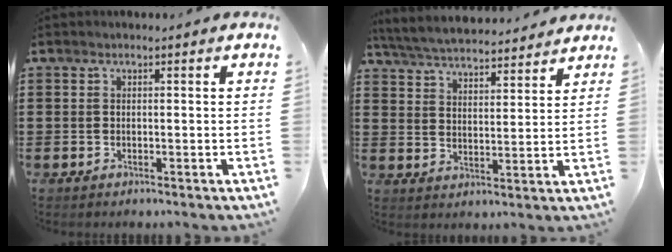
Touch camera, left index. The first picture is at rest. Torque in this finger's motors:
{"motor_torque": [1.32, -0.82, 0.28, 0.12]}